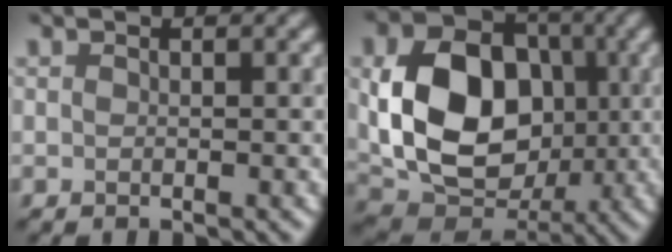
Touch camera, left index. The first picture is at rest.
{"total": 11.0, "force": [0.0, 8.3, 7.2], "torque": [-0.132, -0.006, 0.005]}